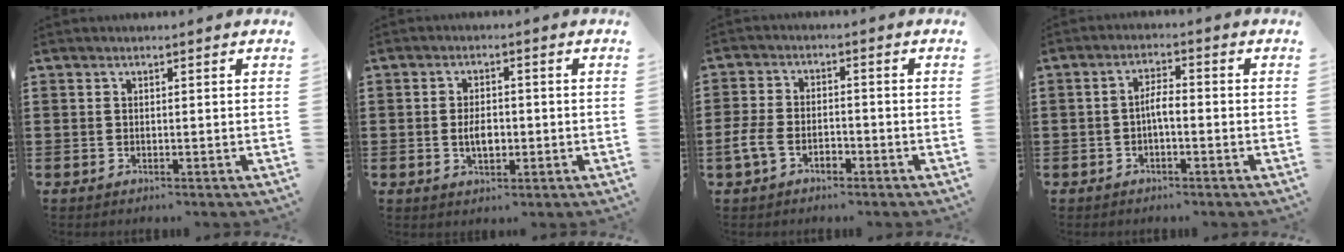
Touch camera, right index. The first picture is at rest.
{"total": 3.8, "force": [-0.5, 1.8, 3.3], "torque": [-0.047, -0.007, -0.012]}
{"total": 4.3, "force": [-2.3, 2.4, 2.7], "torque": [-0.068, 0.005, -0.049]}
{"total": 2.9, "force": [-0.9, 0.8, 2.7], "torque": [-0.056, 0.002, -0.020]}